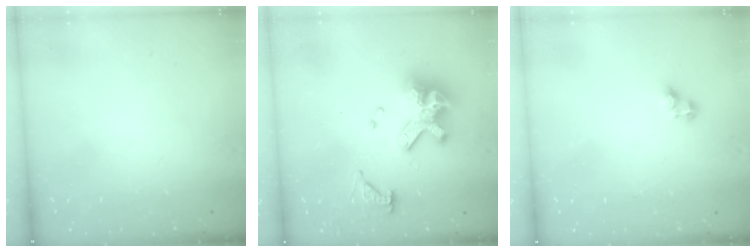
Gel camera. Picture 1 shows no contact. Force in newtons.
{"total": 14.4, "press": 14.4, "slide": 1.6}
{"total": 2.8, "press": 2.8, "slide": 0.3}